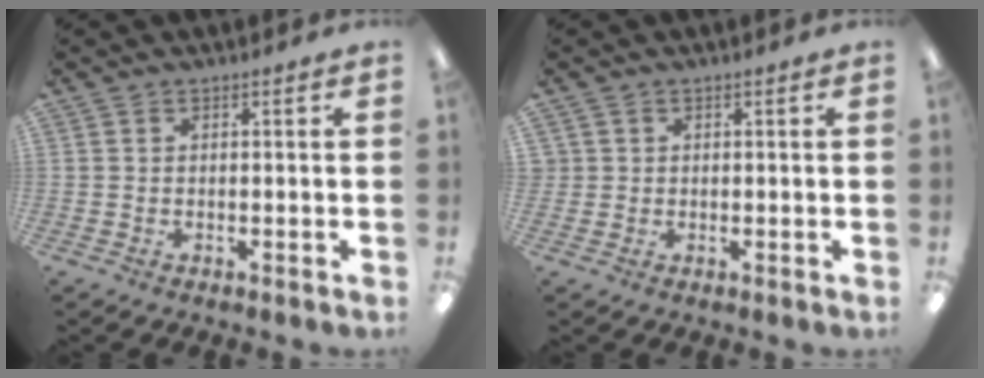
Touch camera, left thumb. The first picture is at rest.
{"total": 1.4, "force": [0.5, 1.3, -0.1], "torque": [0.000, 0.002, 0.009]}